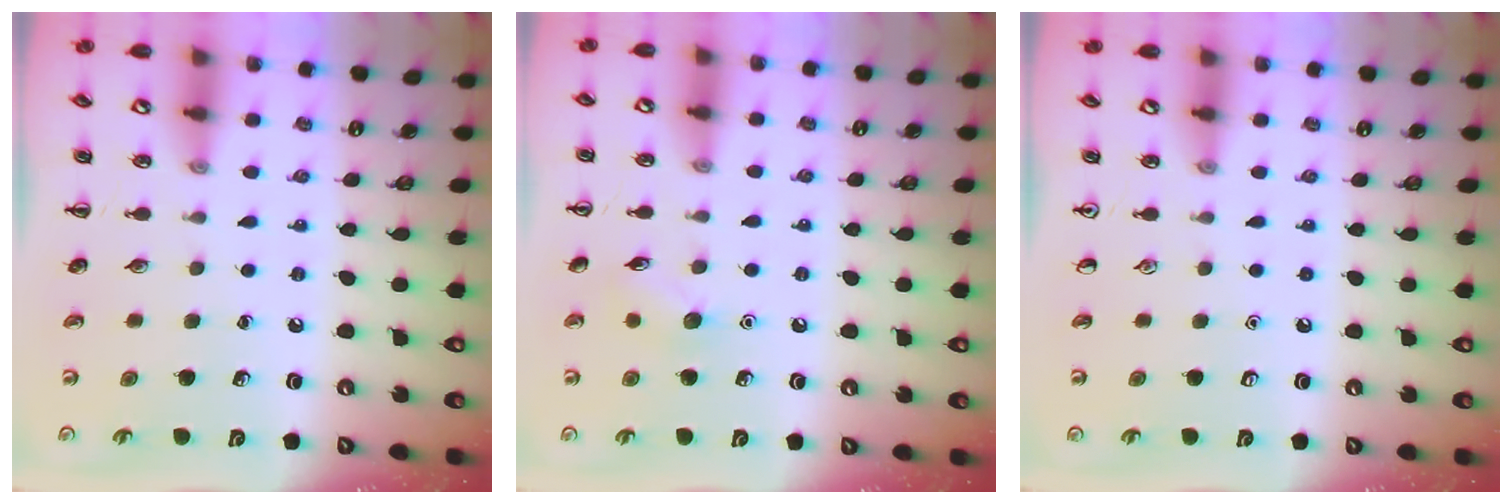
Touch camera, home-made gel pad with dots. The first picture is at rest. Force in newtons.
{"total": 6.0, "press": 5.8, "slide": 1.5}
{"total": 0.0}